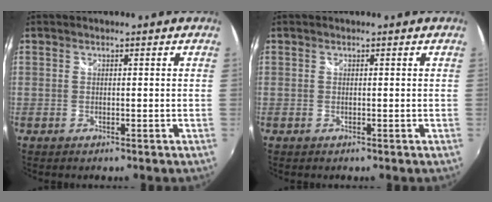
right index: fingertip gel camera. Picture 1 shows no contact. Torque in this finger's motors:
{"motor_torque": [0.03, 0.06, -0.05, 0.00]}